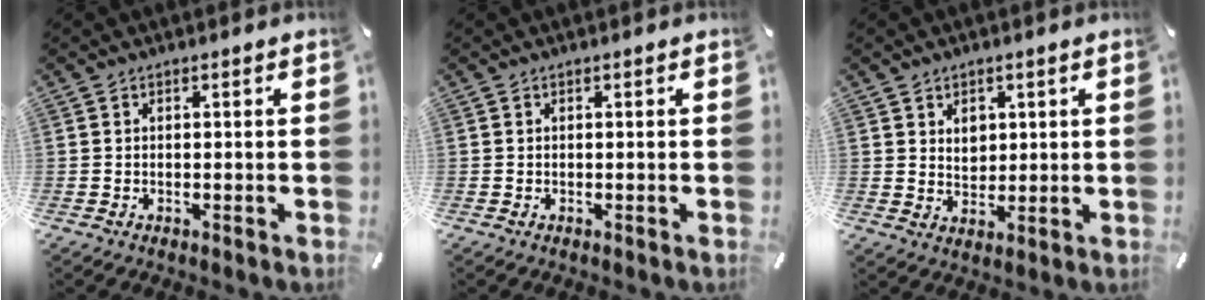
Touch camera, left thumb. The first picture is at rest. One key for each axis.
{"total": 0.0}
{"total": 4.2, "fx": 1.7, "fy": 3.6, "fz": 1.4, "tx": -0.014, "ty": -0.005, "tz": 0.027}